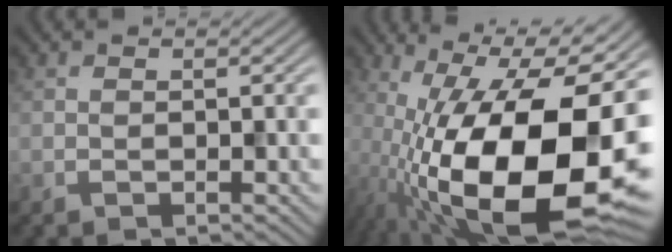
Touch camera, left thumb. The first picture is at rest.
{"total": 20.5, "force": [-5.3, 9.1, 17.6], "torque": [-0.281, -0.018, -0.082]}